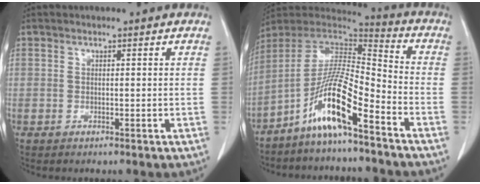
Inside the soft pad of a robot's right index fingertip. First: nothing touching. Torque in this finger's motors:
{"motor_torque": [1.86, -0.28, 0.58, 0.20]}